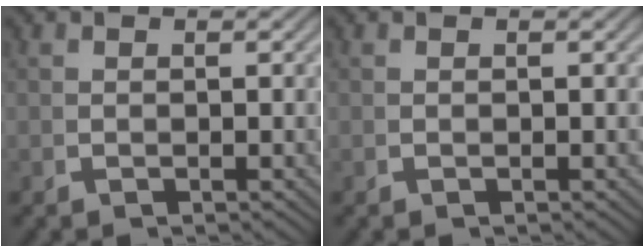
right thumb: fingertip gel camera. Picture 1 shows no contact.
{"total": 0.0}